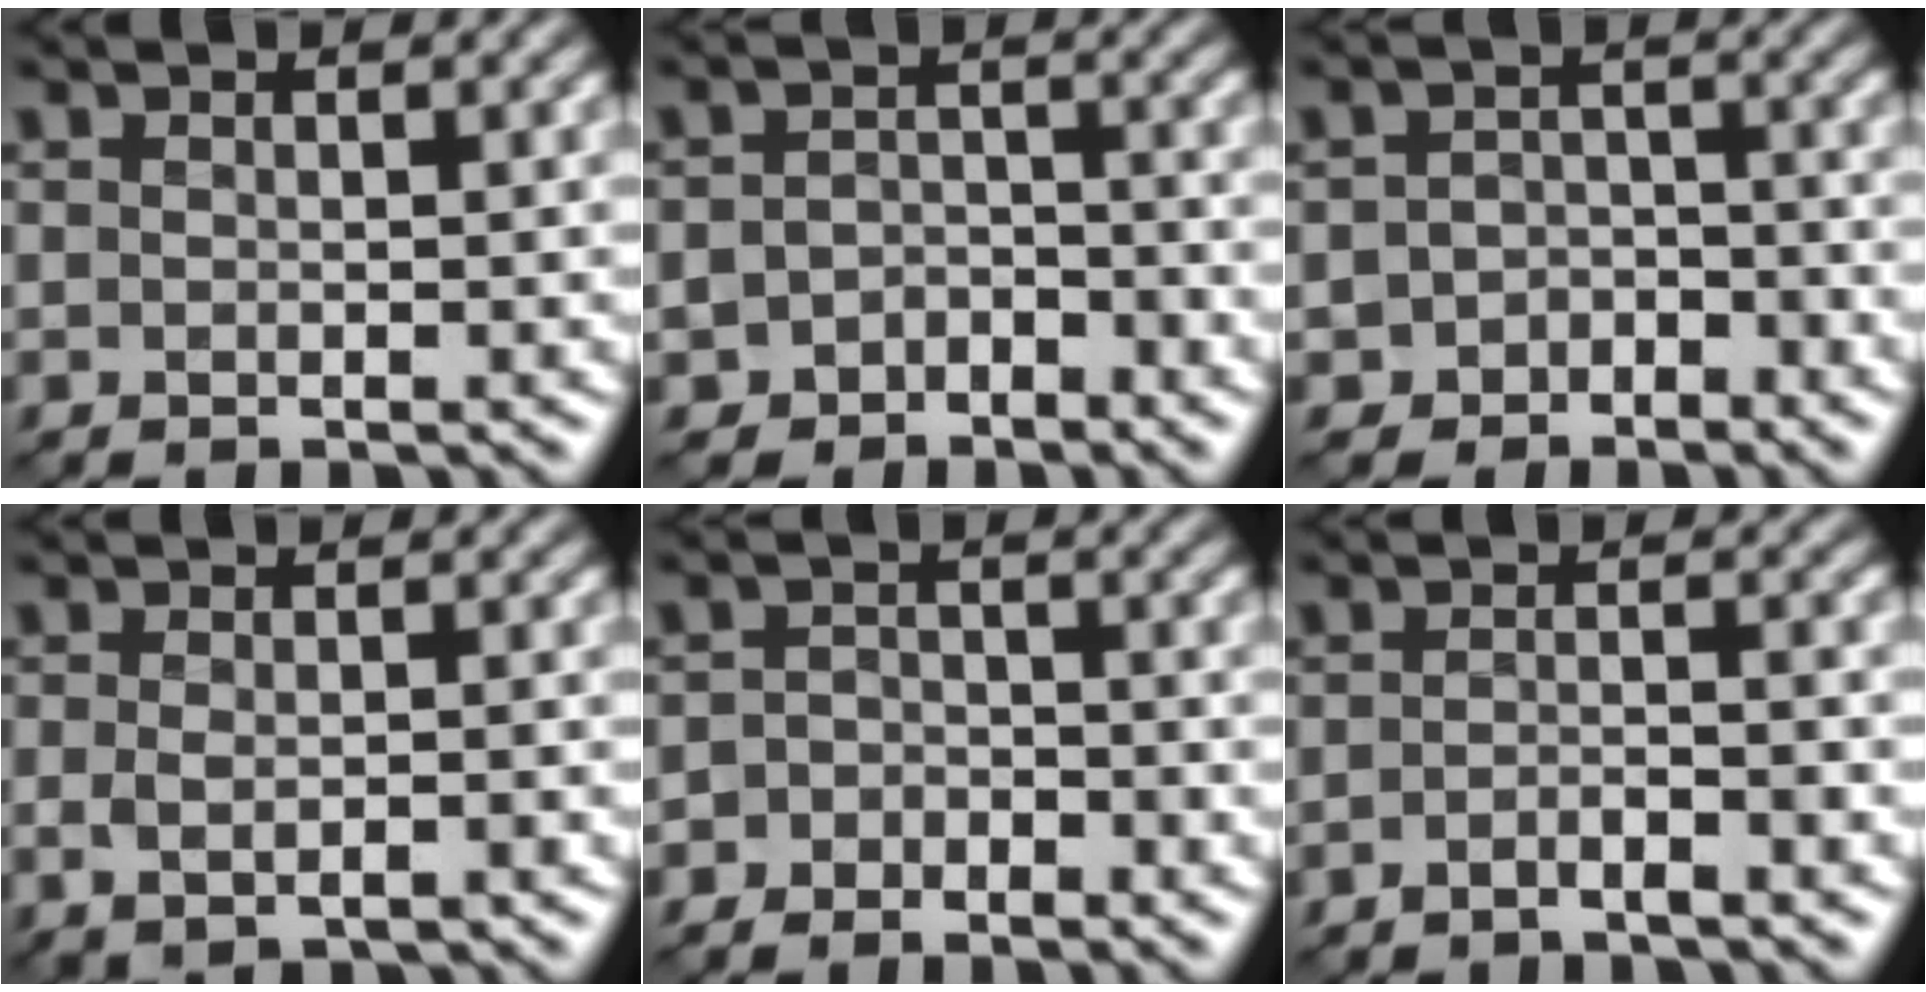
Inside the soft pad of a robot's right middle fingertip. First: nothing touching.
{"total": 2.7, "force": [-2.1, 1.6, 0.5], "torque": [-0.002, 0.008, -0.042]}
{"total": 3.0, "force": [-2.4, 1.9, 0.1], "torque": [0.027, 0.013, -0.047]}
{"total": 3.1, "force": [-0.8, 1.8, 2.4], "torque": [-0.034, -0.001, -0.002]}
{"total": 2.4, "force": [-1.7, 1.6, 0.7], "torque": [0.015, 0.008, -0.037]}
{"total": 1.8, "force": [-1.3, 0.2, 1.3], "torque": [-0.023, 0.005, -0.027]}